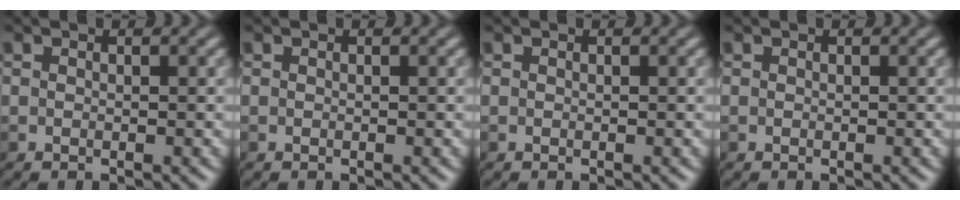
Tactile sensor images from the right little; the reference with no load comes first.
{"total": 0.0}
{"total": 0.0}
{"total": 0.0}